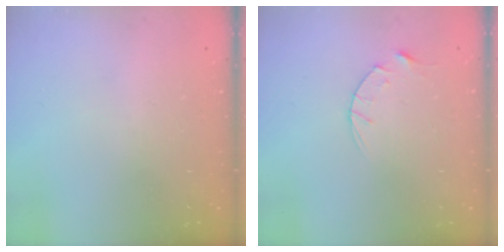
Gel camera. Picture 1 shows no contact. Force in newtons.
{"total": 4.5, "press": 4.5, "slide": 0.3}